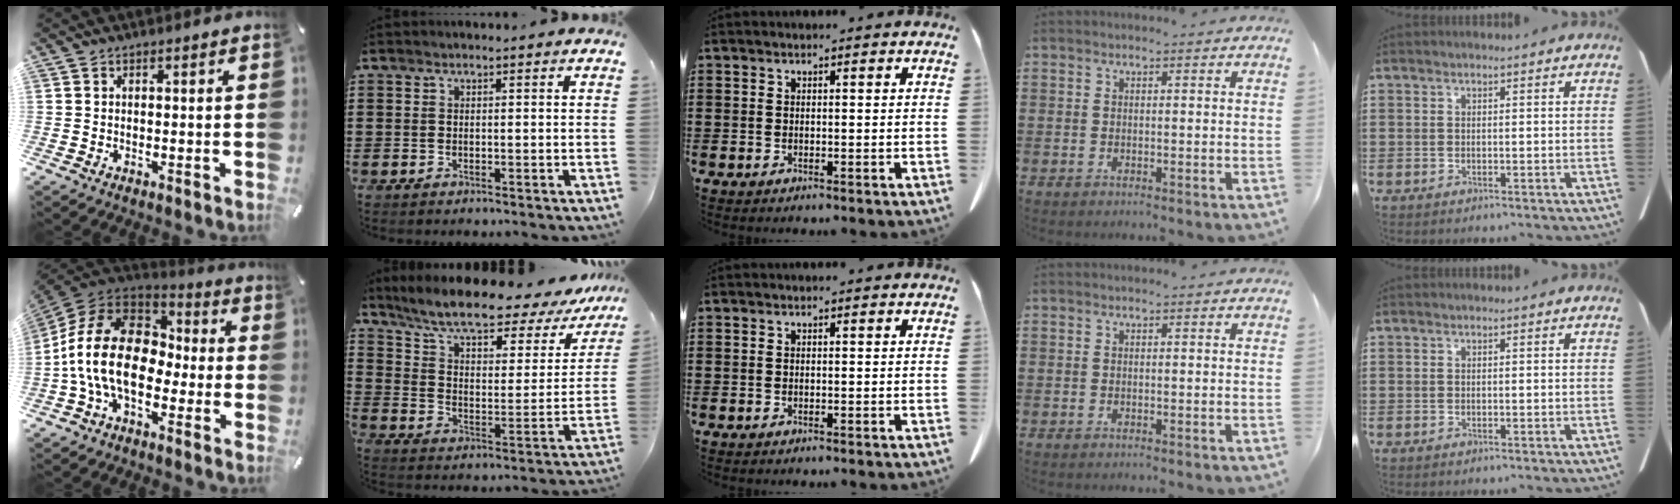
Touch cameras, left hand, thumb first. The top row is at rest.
{"thumb": {"total": 19.1, "force": [-4.5, 12.5, 13.8], "torque": [-0.278, 0.034, -0.073]}, "index": {"total": 9.0, "force": [7.4, 1.3, 4.9], "torque": [-0.125, -0.041, 0.124]}}